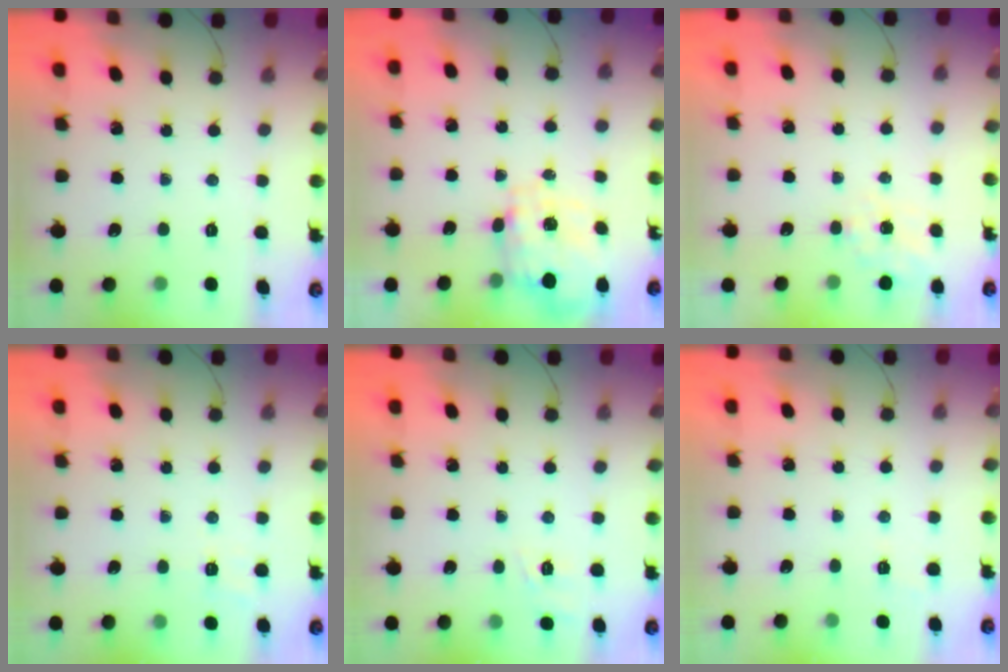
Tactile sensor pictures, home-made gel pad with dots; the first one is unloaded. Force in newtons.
{"total": 2.9, "press": 2.7, "slide": 1.1}
{"total": 6.5, "press": 6.3, "slide": 1.5}
{"total": 2.8, "press": 2.2, "slide": 1.8}
{"total": 1.8, "press": 1.0, "slide": 1.5}
{"total": 5.4, "press": 5.2, "slide": 1.5}